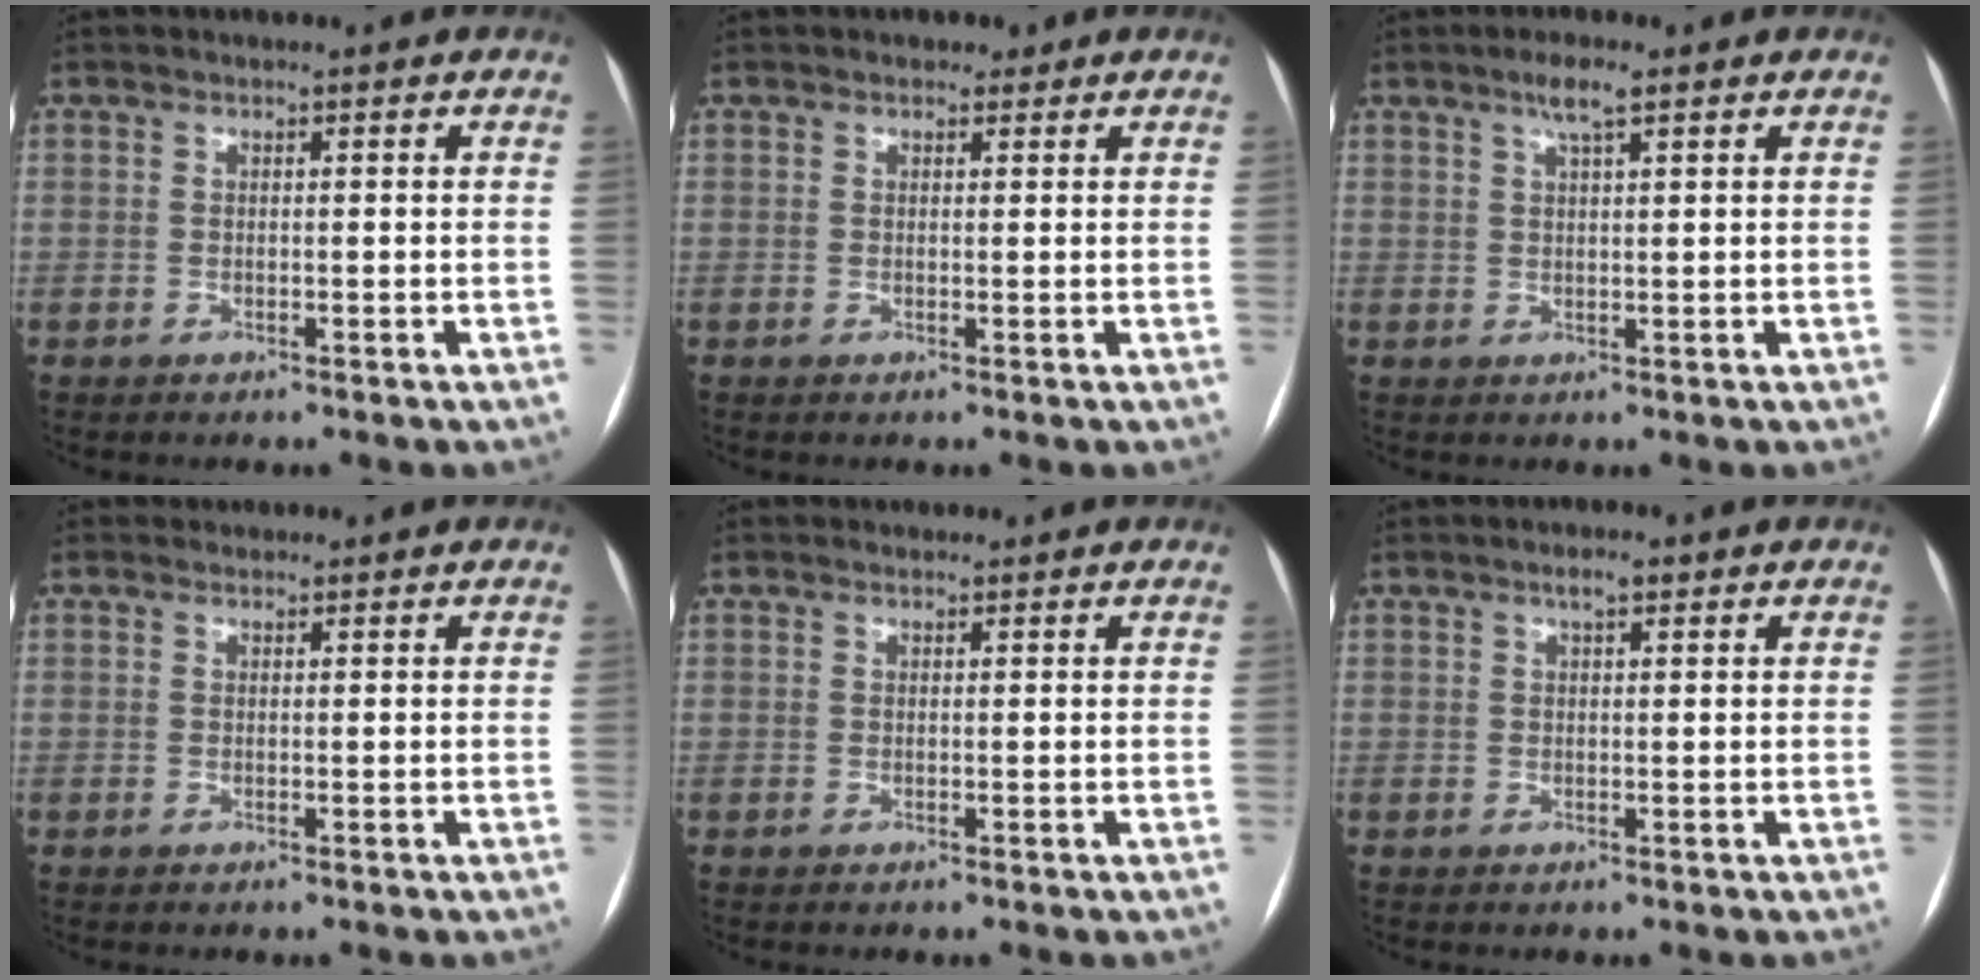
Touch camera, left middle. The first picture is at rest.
{"total": 1.3, "force": [0.9, 0.9, 0.4], "torque": [-0.009, 0.003, 0.010]}
{"total": 3.2, "force": [2.0, 0.3, 2.5], "torque": [-0.052, 0.005, 0.037]}
{"total": 0.5, "force": [0.5, 0.3, -0.1], "torque": [-0.004, 0.002, 0.008]}
{"total": 0.5, "force": [0.5, 0.2, -0.1], "torque": [-0.008, 0.004, 0.008]}
{"total": 1.8, "force": [1.1, 0.5, 1.3], "torque": [-0.027, 0.005, 0.018]}